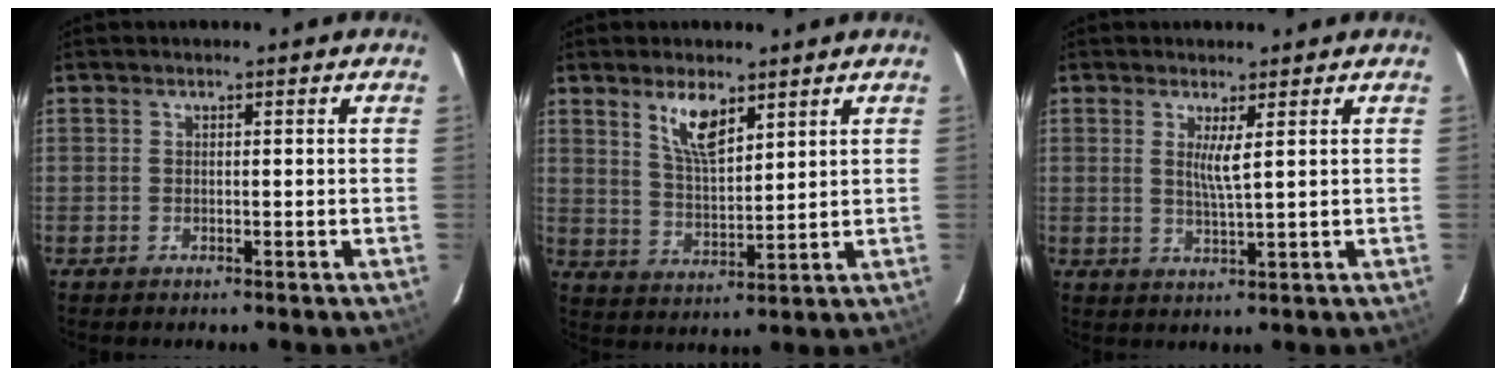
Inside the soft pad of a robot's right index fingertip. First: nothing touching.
{"total": 7.4, "force": [4.7, 2.6, 5.2], "torque": [-0.093, 0.000, 0.095]}
{"total": 3.4, "force": [1.2, -0.3, 3.2], "torque": [-0.059, -0.010, 0.019]}